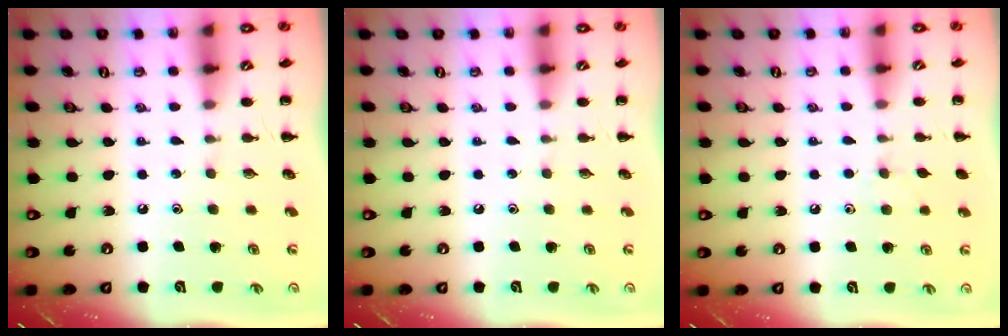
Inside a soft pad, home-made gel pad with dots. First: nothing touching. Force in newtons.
{"total": 0.0}
{"total": 3.2, "press": 3.0, "slide": 1.3}